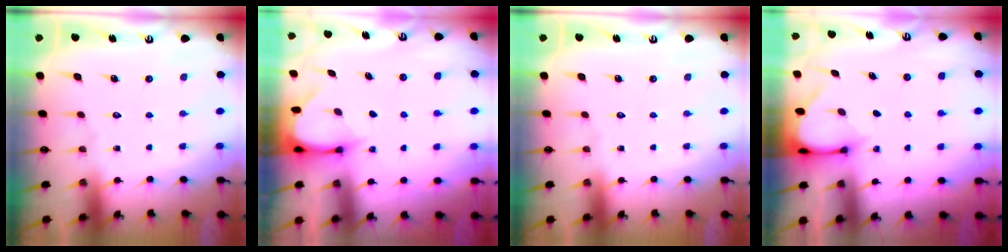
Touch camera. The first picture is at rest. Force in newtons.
{"total": 3.7, "press": 3.7, "slide": 0.2}
{"total": 0.0}
{"total": 2.9, "press": 2.9, "slide": 0.3}